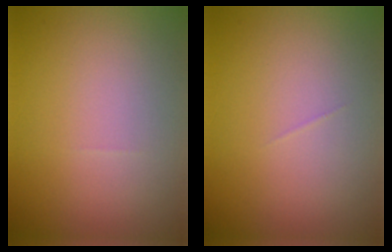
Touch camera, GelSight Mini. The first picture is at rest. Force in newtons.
{"total": 0.0}